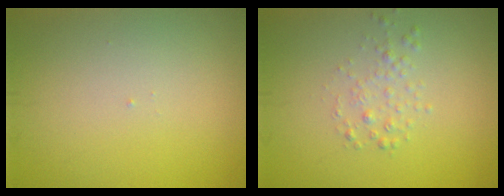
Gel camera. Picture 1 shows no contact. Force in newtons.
{"total": 1.4, "press": 1.4, "slide": 0.1}